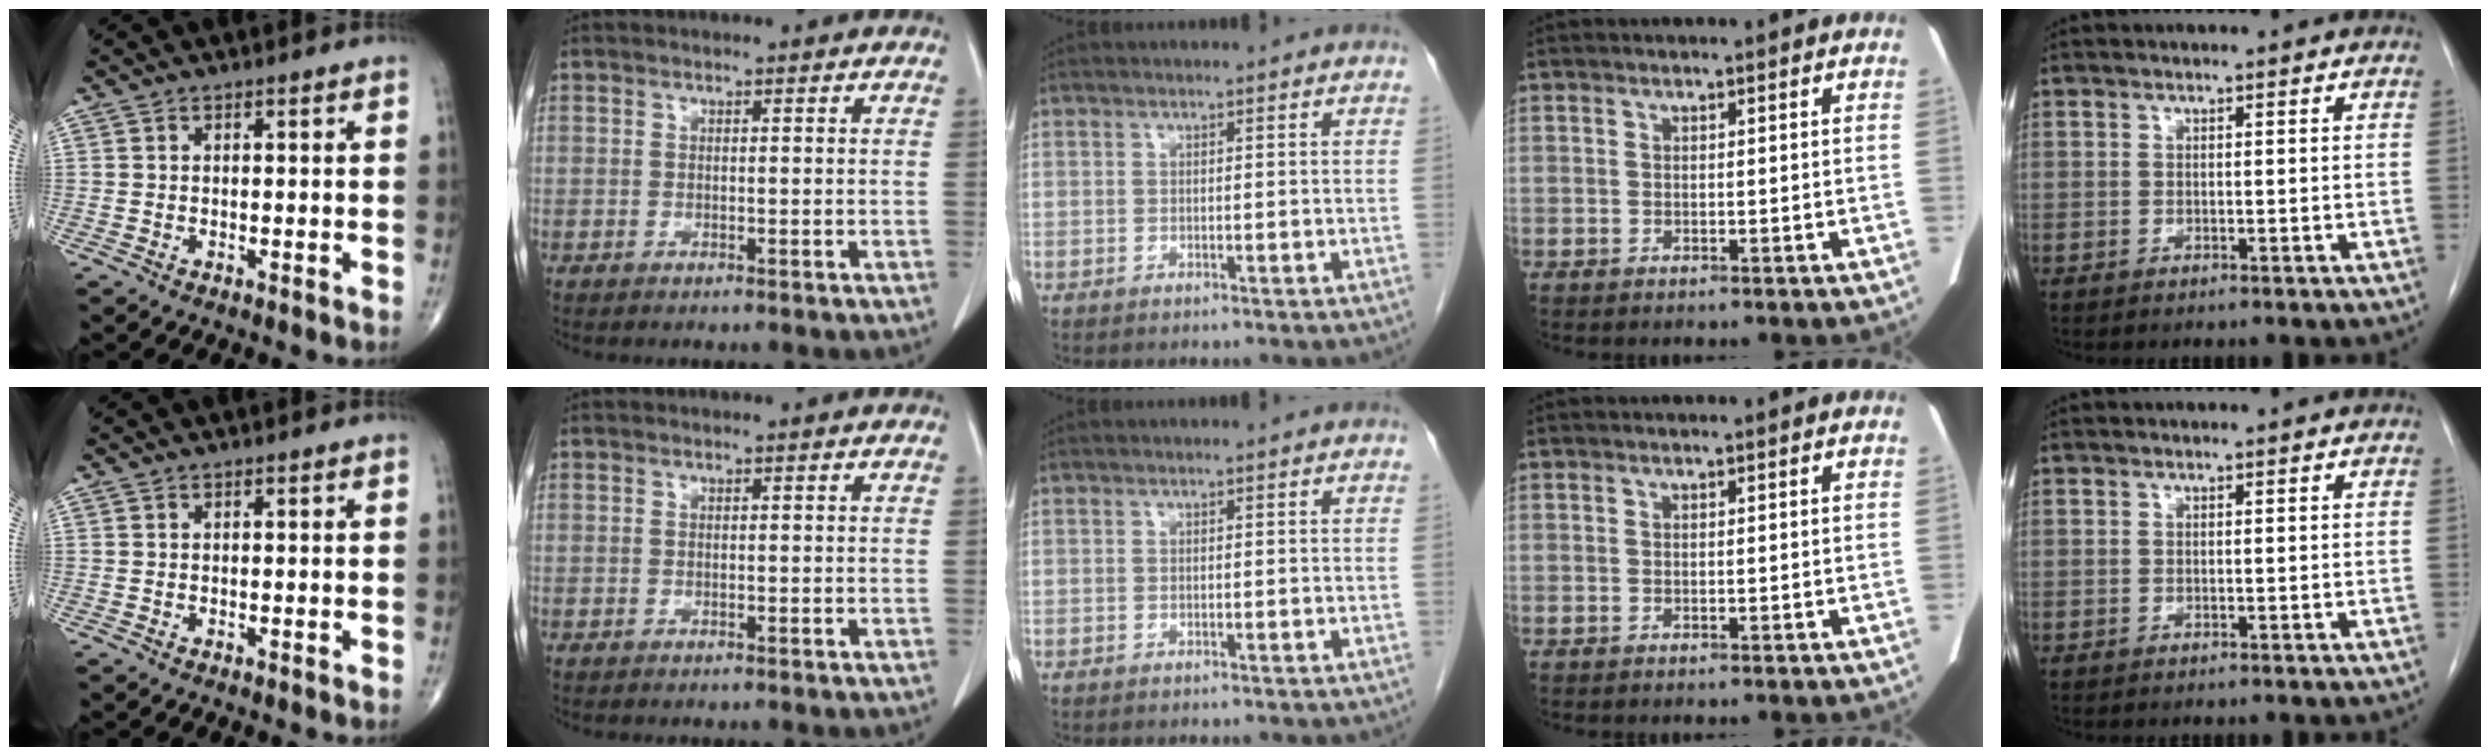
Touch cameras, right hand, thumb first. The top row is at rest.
{}